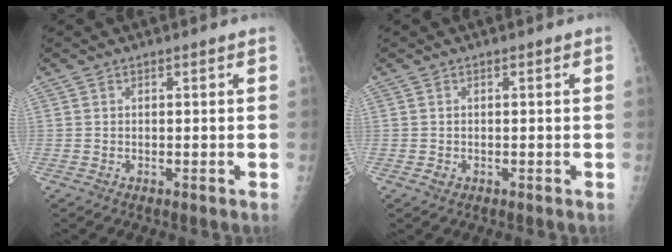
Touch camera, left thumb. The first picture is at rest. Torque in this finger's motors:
{"motor_torque": [-0.02, 0.00, 0.00, 0.00, 0.00]}